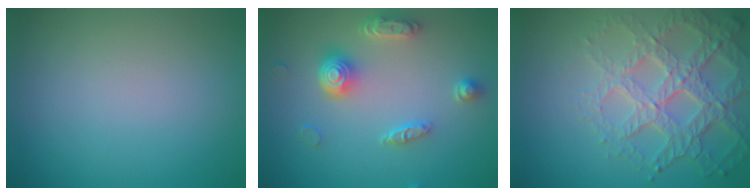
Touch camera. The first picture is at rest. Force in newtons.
{"total": 4.3, "press": 3.4, "slide": 2.6}
{"total": 6.8, "press": 5.0, "slide": 4.7}